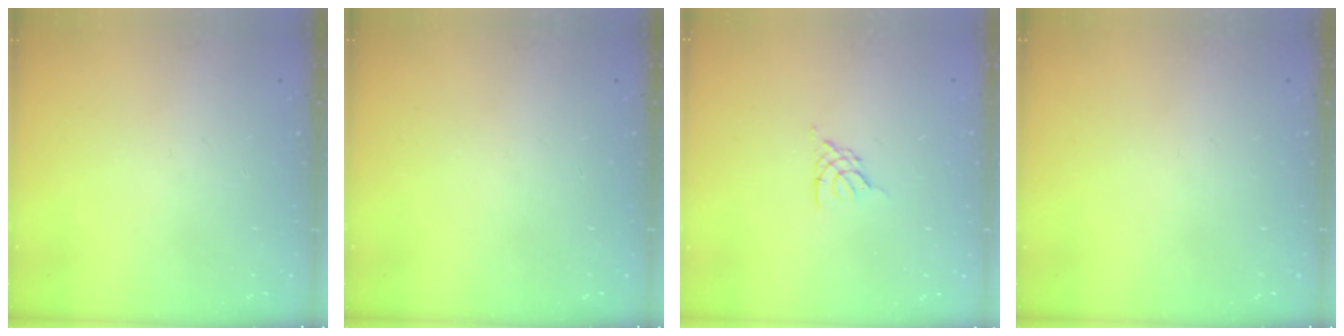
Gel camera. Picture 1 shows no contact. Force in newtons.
{"total": 0.0}
{"total": 2.3, "press": 2.3, "slide": 0.5}
{"total": 0.0}